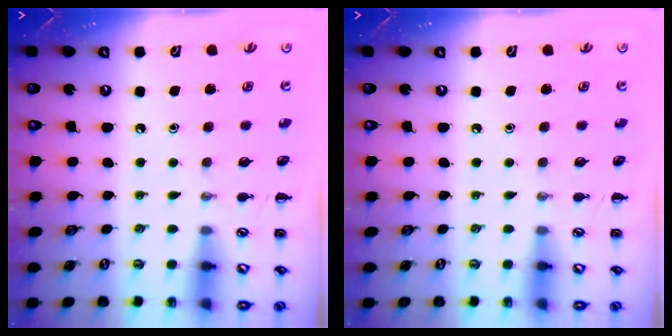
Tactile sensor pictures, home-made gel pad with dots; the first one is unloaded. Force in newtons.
{"total": 0.0}